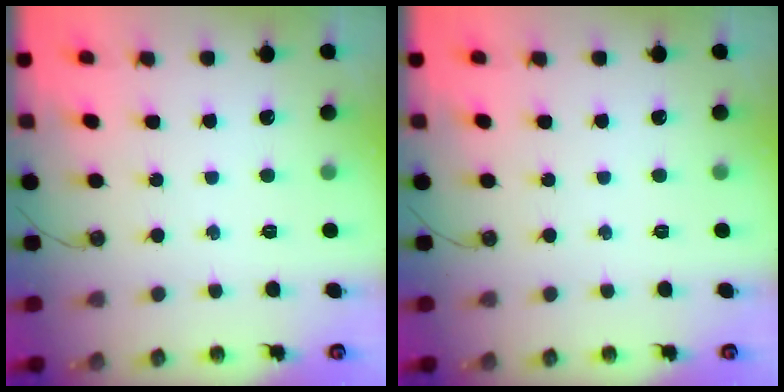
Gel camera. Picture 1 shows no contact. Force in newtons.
{"total": 0.0}